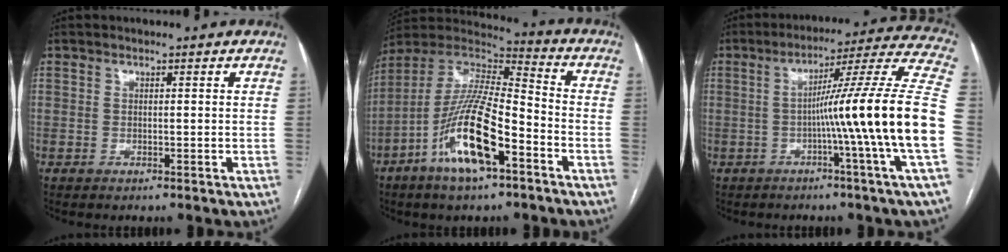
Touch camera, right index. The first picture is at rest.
{"total": 16.7, "force": [-7.5, 3.7, 14.5], "torque": [-0.290, -0.003, -0.136]}
{"total": 19.1, "force": [-3.5, -3.5, 18.5], "torque": [-0.233, 0.006, -0.070]}